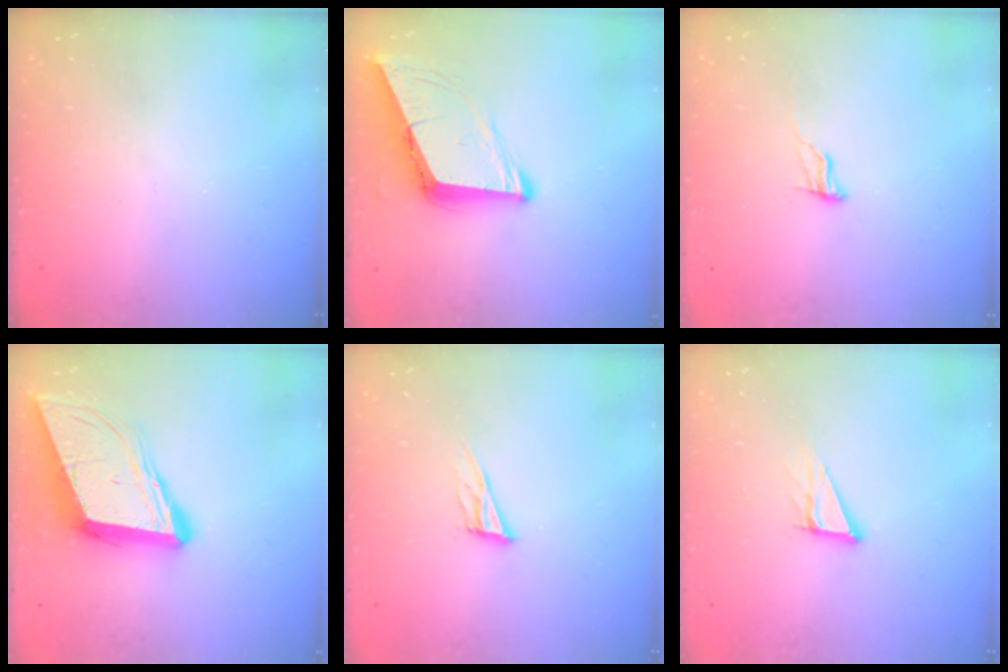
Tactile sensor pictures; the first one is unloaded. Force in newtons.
{"total": 9.1, "press": 9.0, "slide": 1.3}
{"total": 7.5, "press": 7.2, "slide": 1.8}
{"total": 13.9, "press": 13.5, "slide": 3.6}
{"total": 8.6, "press": 8.2, "slide": 2.5}
{"total": 5.6, "press": 5.6, "slide": 0.3}